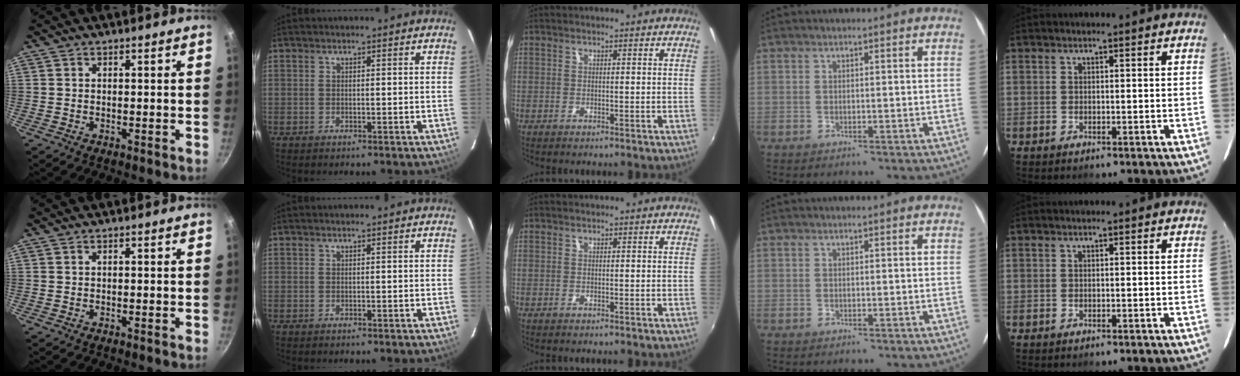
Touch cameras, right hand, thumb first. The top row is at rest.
{}